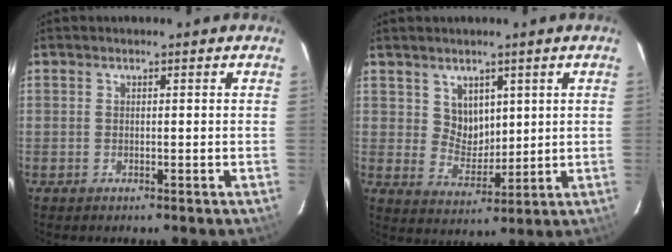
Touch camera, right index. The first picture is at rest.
{"total": 5.7, "force": [2.8, 4.5, 2.1], "torque": [-0.030, 0.001, 0.060]}